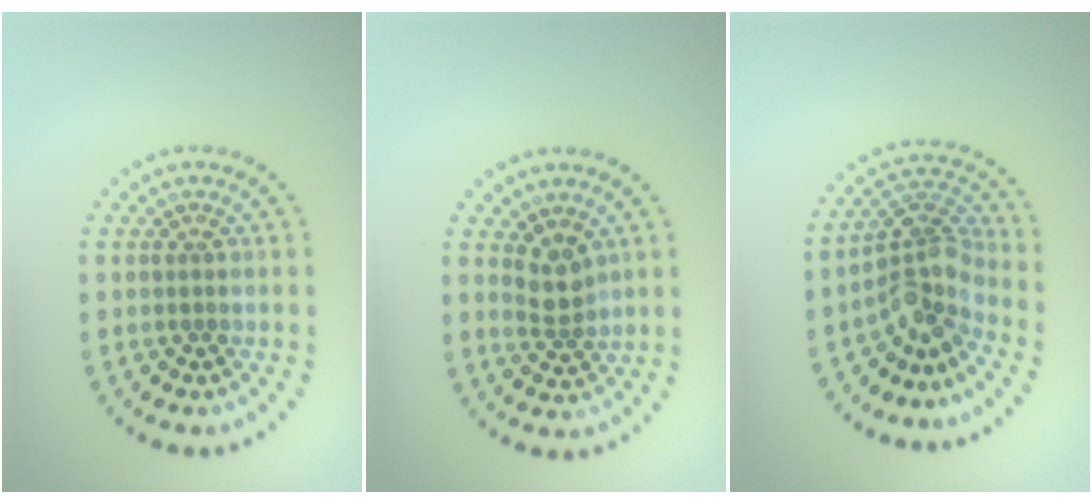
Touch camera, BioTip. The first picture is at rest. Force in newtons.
{"total": 2.2, "press": 1.8, "slide": 1.3}
{"total": 3.9, "press": 3.1, "slide": 2.4}